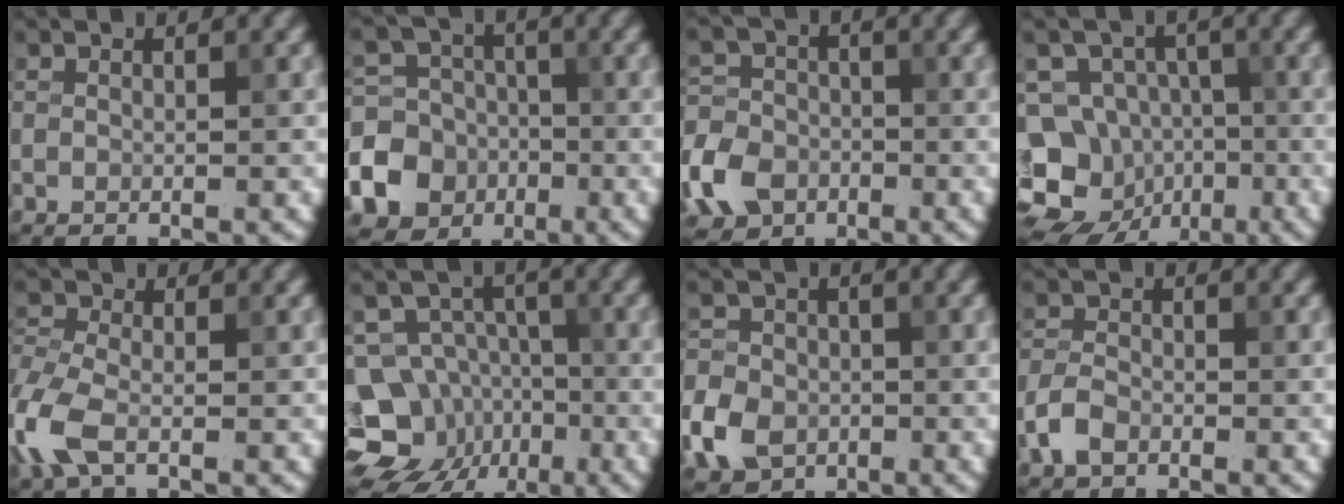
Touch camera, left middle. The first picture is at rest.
{"total": 17.2, "force": [-6.1, 15.8, 3.0], "torque": [-0.097, -0.037, -0.115]}
{"total": 6.1, "force": [-2.7, 4.8, 2.7], "torque": [-0.065, -0.004, -0.062]}
{"total": 13.0, "force": [-6.4, 10.7, 3.7], "torque": [-0.073, -0.009, -0.098]}
{"total": 5.0, "force": [-1.8, 2.8, 3.7], "torque": [-0.104, -0.001, -0.052]}
{"total": 12.3, "force": [-5.4, 10.3, 4.0], "torque": [-0.059, -0.013, -0.100]}
{"total": 5.9, "force": [-2.2, 4.7, 2.7], "torque": [-0.056, -0.006, -0.056]}
{"total": 2.7, "force": [-1.4, 1.7, 1.5], "torque": [-0.029, 0.003, -0.036]}